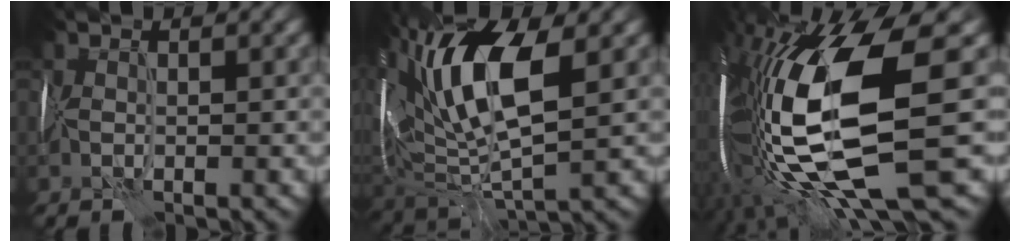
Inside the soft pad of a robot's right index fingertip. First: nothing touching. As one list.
[{"total": 11.1, "force": [3.1, 5.1, 9.3], "torque": [-0.172, 0.017, 0.050]}, {"total": 18.7, "force": [-2.1, 5.8, 17.6], "torque": [-0.343, -0.042, -0.022]}]